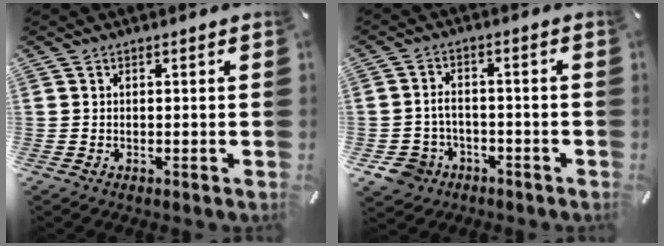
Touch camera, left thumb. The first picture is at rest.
{"total": 6.3, "force": [-2.5, 5.1, 2.6], "torque": [-0.074, 0.012, -0.050]}